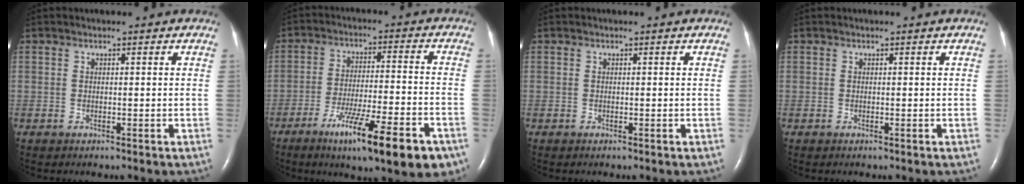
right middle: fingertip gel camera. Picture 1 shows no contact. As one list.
[{"total": 16.5, "force": [-9.7, 2.0, 13.2], "torque": [-0.163, -0.023, -0.147]}, {"total": 0.0}, {"total": 0.0}]